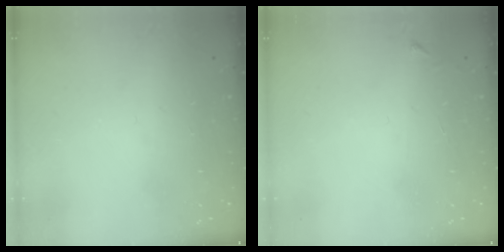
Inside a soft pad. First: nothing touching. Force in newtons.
{"total": 2.6, "press": 2.6, "slide": 0.3}